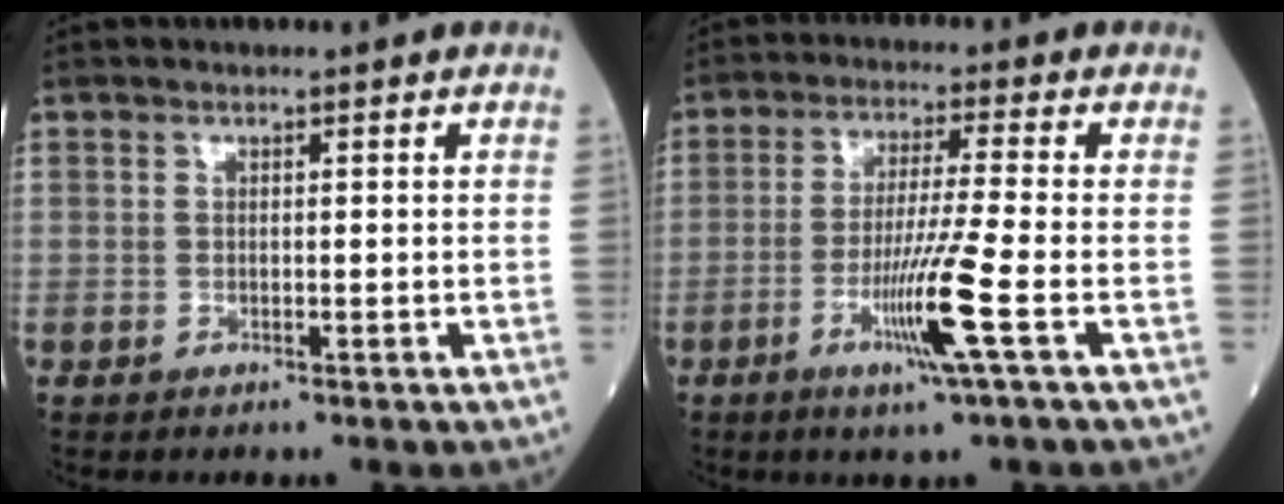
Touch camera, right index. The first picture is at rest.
{"total": 8.7, "force": [-3.3, -1.5, 7.9], "torque": [-0.153, -0.019, -0.064]}